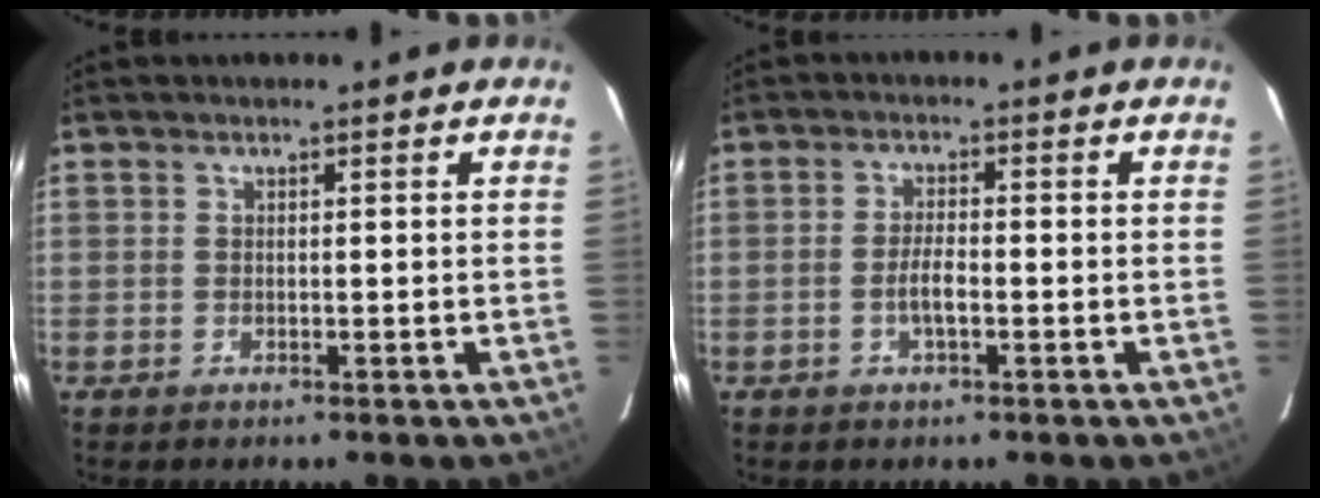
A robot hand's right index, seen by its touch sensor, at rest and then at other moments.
{"total": 3.3, "force": [-1.2, 0.8, 3.0], "torque": [-0.061, 0.001, -0.023]}